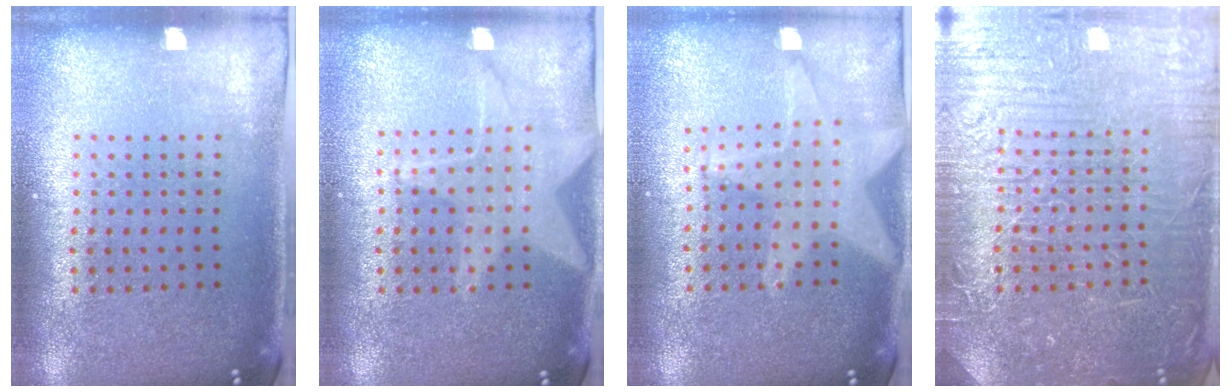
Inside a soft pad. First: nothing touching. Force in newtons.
{"total": 1.4, "press": 1.4, "slide": 0.1}
{"total": 1.9, "press": 1.6, "slide": 1.0}
{"total": 7.8, "press": 7.7, "slide": 1.1}